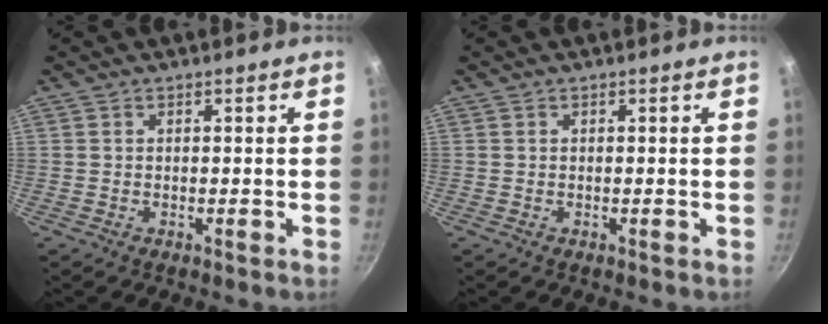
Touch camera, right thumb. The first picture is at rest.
{"total": 0.0}